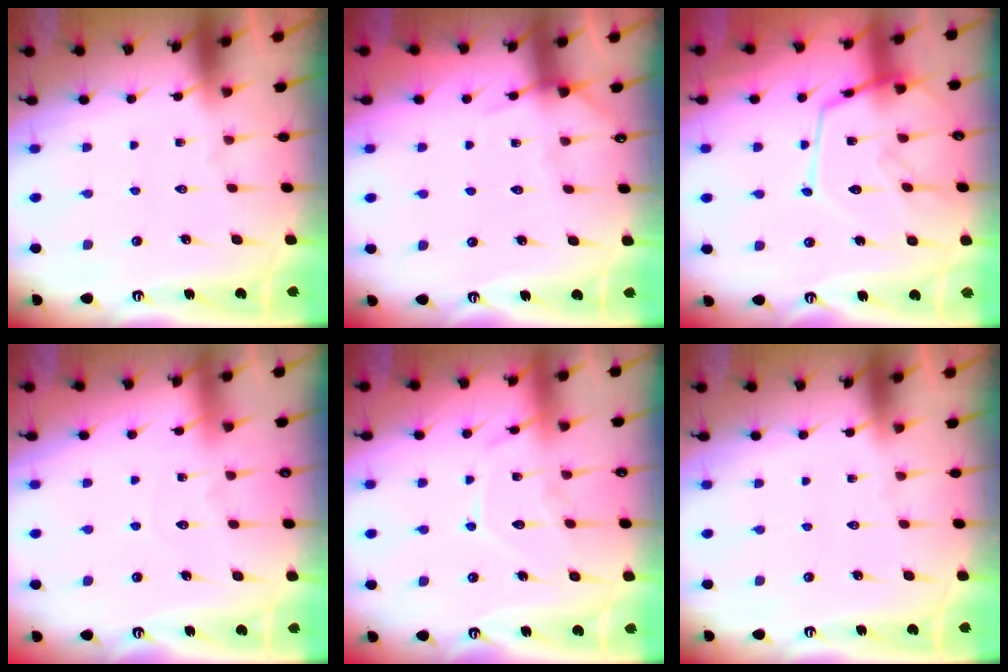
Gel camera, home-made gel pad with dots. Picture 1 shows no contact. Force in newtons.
{"total": 4.6, "press": 4.6, "slide": 0.5}
{"total": 15.3, "press": 15.2, "slide": 1.3}
{"total": 5.0, "press": 5.0, "slide": 0.6}
{"total": 10.9, "press": 10.8, "slide": 0.8}
{"total": 0.0}